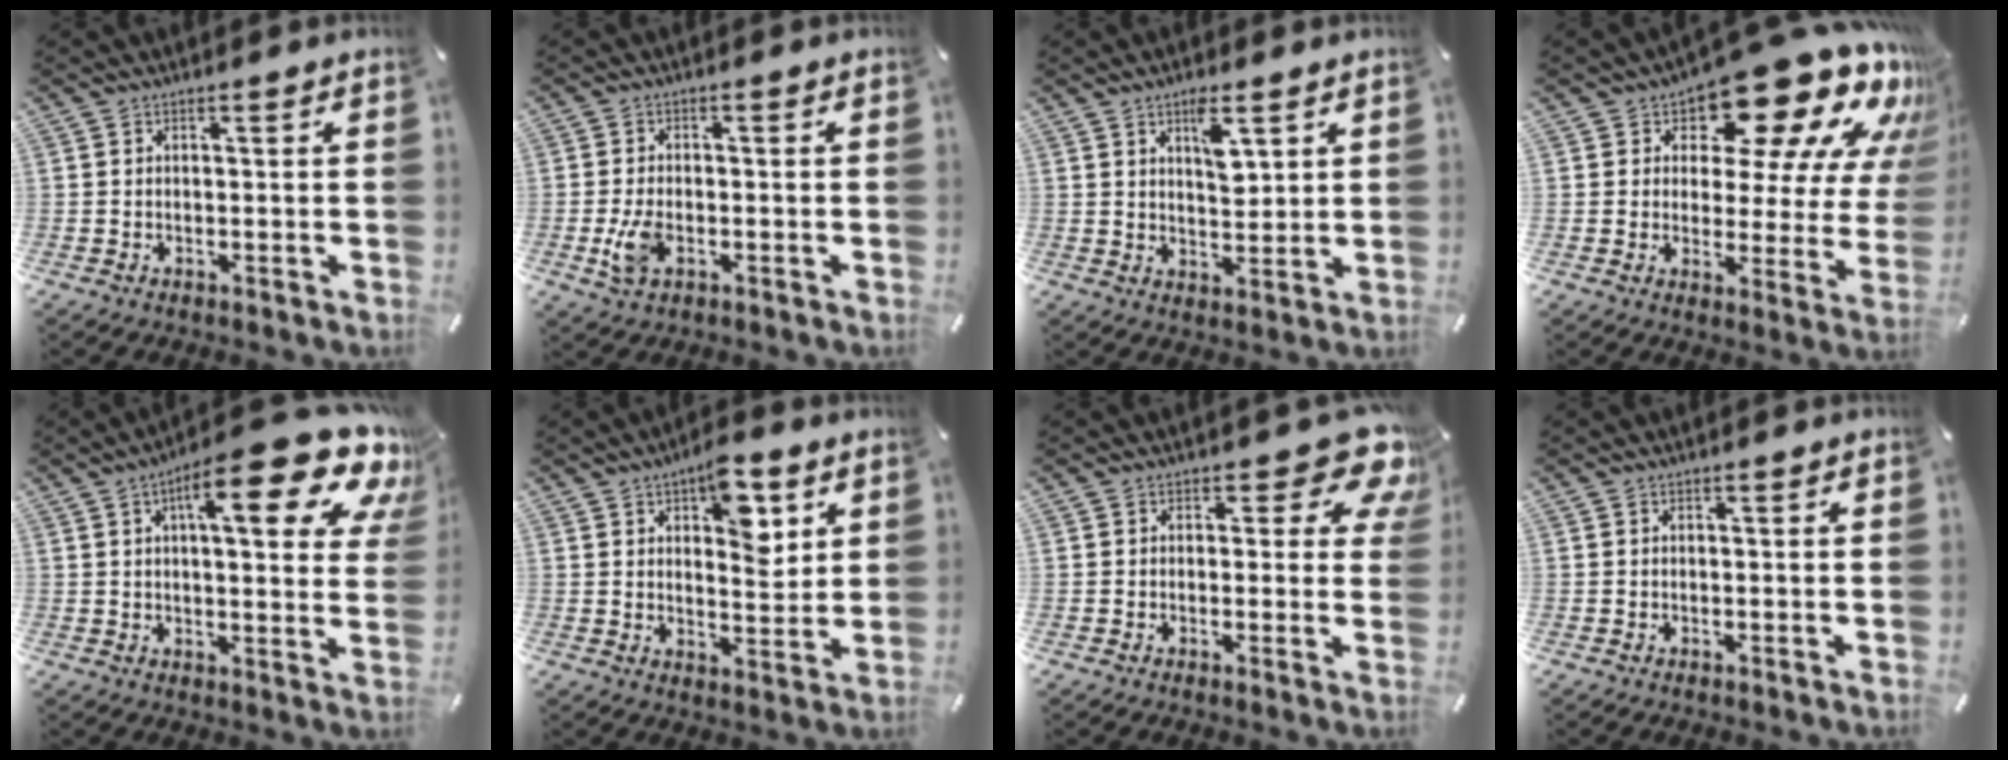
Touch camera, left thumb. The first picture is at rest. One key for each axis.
{"total": 5.7, "fx": -1.6, "fy": 3.4, "fz": 4.3, "tx": -0.103, "ty": -0.002, "tz": -0.030}
{"total": 6.2, "fx": 3.4, "fy": 2.8, "fz": 4.4, "tx": -0.055, "ty": -0.020, "tz": 0.052}
{"total": 19.8, "fx": 13.9, "fy": 7.8, "fz": 11.8, "tx": -0.169, "ty": -0.106, "tz": 0.228}
{"total": 20.8, "fx": 11.0, "fy": 6.0, "fz": 16.6, "tx": -0.235, "ty": -0.067, "tz": 0.166}
{"total": 9.7, "fx": 5.3, "fy": 4.9, "fz": 6.4, "tx": -0.076, "ty": -0.029, "tz": 0.084}
{"total": 10.5, "fx": 5.8, "fy": 4.9, "fz": 7.2, "tx": -0.078, "ty": -0.038, "tz": 0.097}
{"total": 0.0}